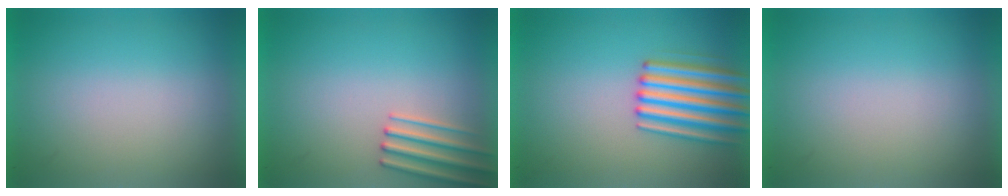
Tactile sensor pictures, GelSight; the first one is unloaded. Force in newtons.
{"total": 2.7}
{"total": 4.7}
{"total": 0.0}